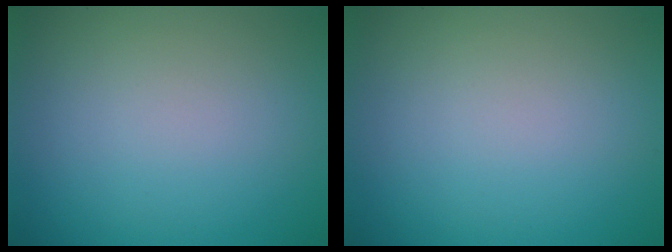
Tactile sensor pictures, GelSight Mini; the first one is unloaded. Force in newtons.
{"total": 0.0}